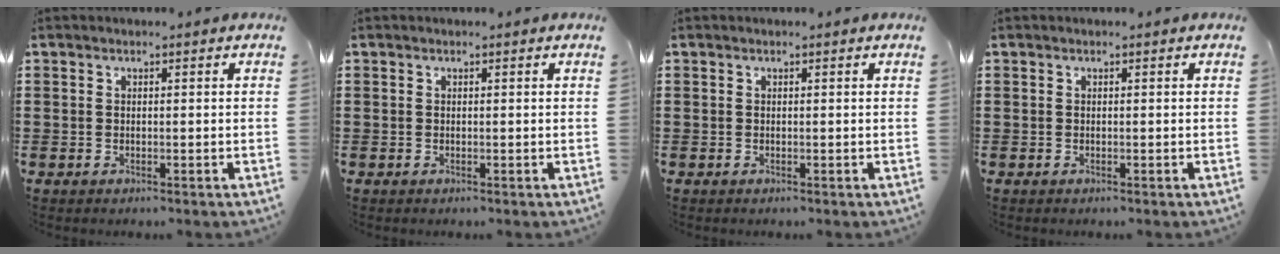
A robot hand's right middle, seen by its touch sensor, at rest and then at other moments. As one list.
[{"total": 0.0}, {"total": 0.0}, {"total": 0.0}]